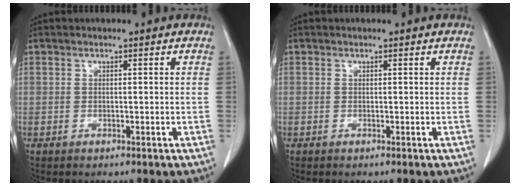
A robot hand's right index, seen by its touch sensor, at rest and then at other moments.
{"total": 0.0}